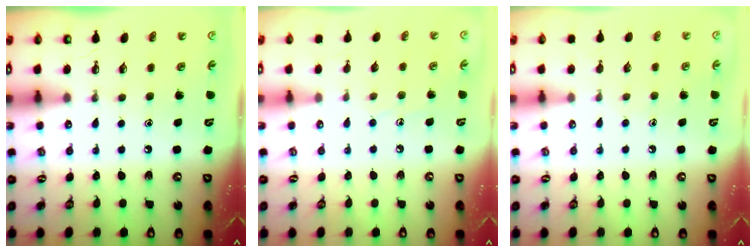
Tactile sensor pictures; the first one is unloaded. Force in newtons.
{"total": 4.8, "press": 4.8, "slide": 0.6}
{"total": 3.9, "press": 3.9, "slide": 0.3}